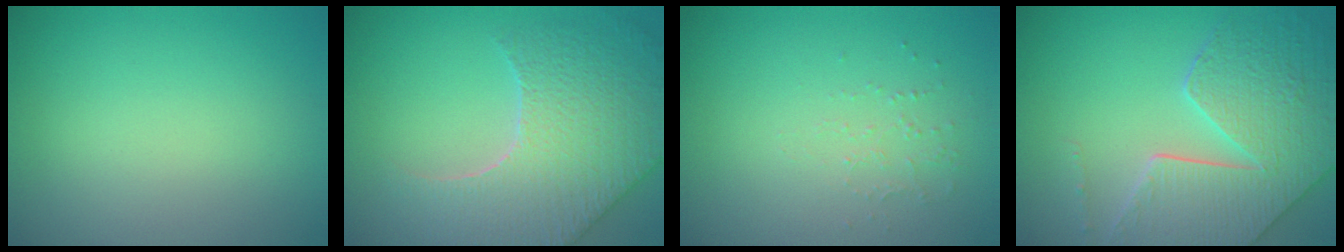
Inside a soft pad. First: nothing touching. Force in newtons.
{"total": 7.3, "press": 6.0, "slide": 4.1}
{"total": 0.8, "press": 0.5, "slide": 0.6}
{"total": 8.0, "press": 6.3, "slide": 5.0}